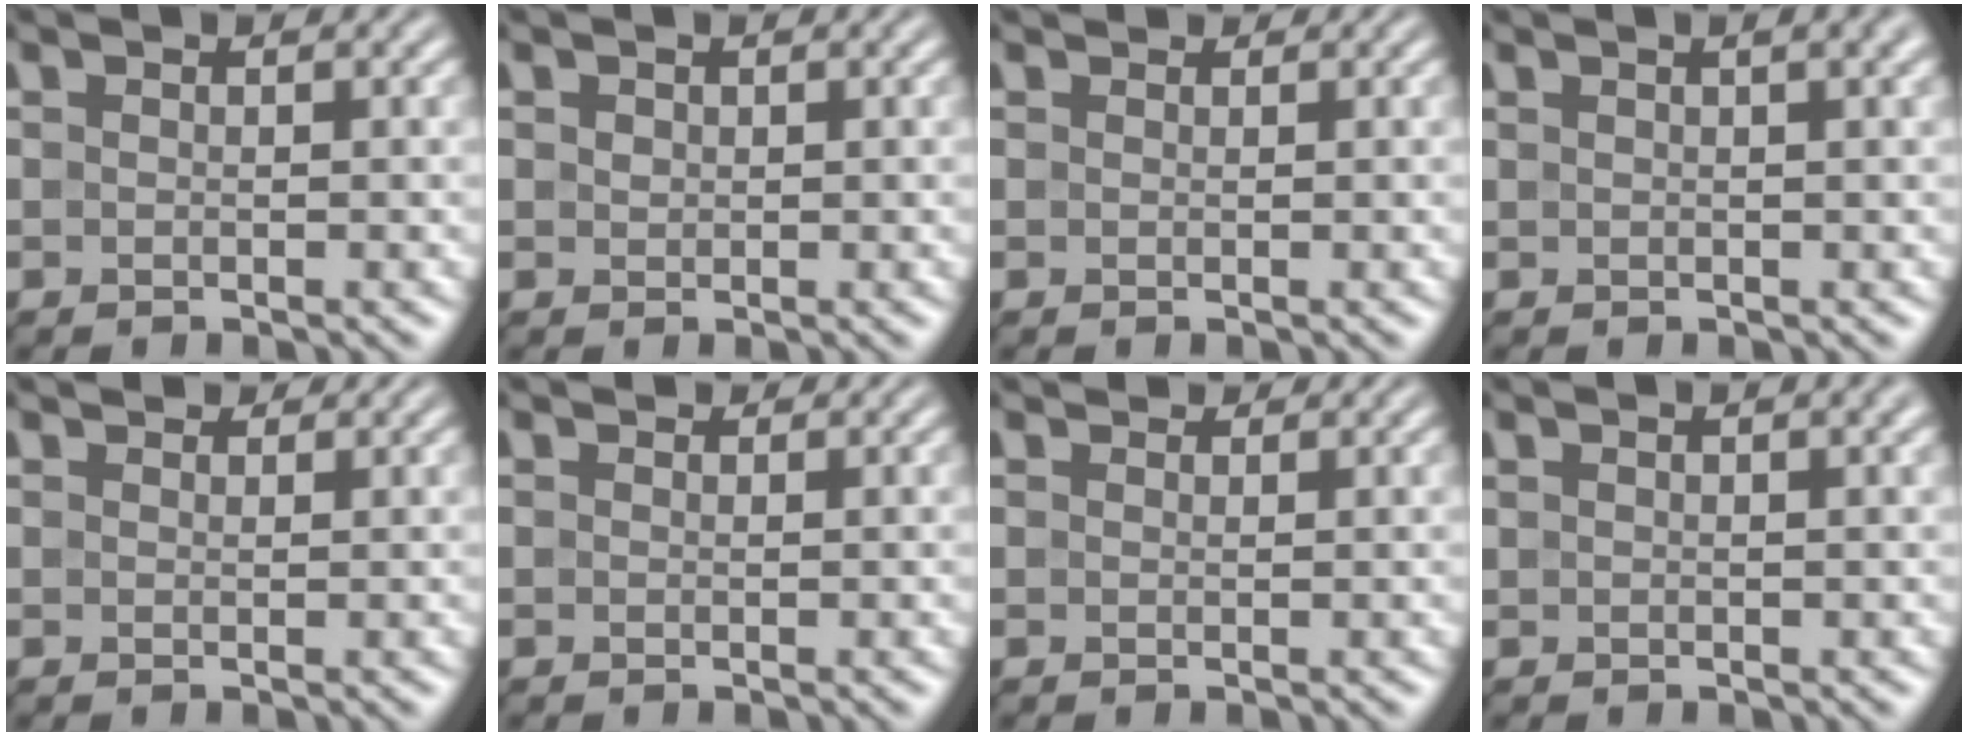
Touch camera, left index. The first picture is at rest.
{"total": 0.7, "force": [0.5, 0.5, 0.2], "torque": [-0.005, -0.001, 0.010]}
{"total": 1.5, "force": [1.3, 0.5, 0.4], "torque": [-0.012, -0.004, 0.013]}
{"total": 5.1, "force": [2.7, 2.2, 3.8], "torque": [-0.027, 0.027, 0.008]}
{"total": 2.1, "force": [1.9, 0.7, 0.7], "torque": [-0.015, -0.003, 0.026]}
{"total": 1.3, "force": [1.2, 0.4, 0.4], "torque": [-0.013, -0.002, 0.010]}
{"total": 2.4, "force": [2.1, 0.8, 0.8], "torque": [-0.017, -0.005, 0.027]}
{"total": 3.0, "force": [1.8, 1.1, 2.1], "torque": [-0.022, 0.010, 0.021]}